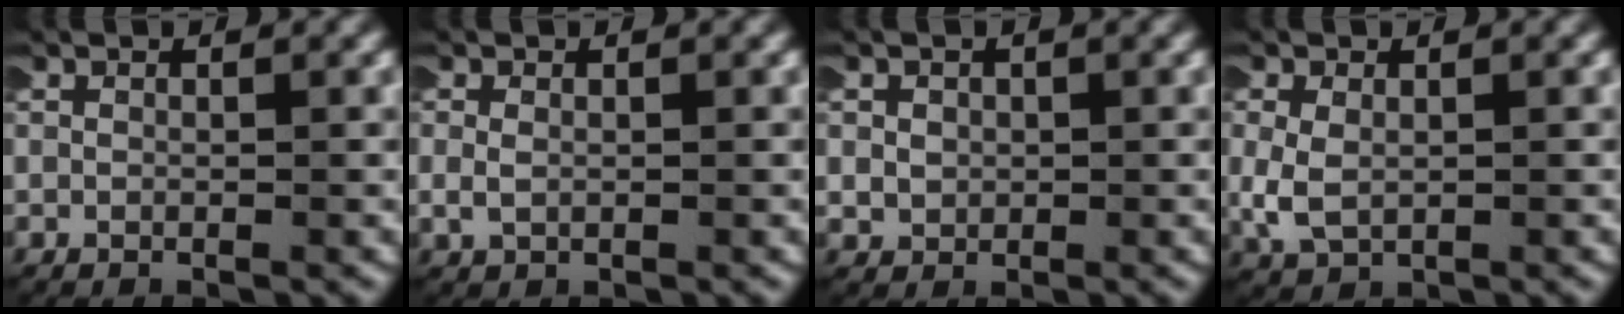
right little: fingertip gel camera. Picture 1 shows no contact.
{"total": 1.2, "force": [0.2, 0.9, 0.8], "torque": [-0.028, 0.001, 0.006]}
{"total": 1.6, "force": [0.1, 1.5, 0.5], "torque": [-0.020, 0.004, 0.002]}
{"total": 2.8, "force": [0.0, 2.1, 1.8], "torque": [-0.065, -0.007, 0.011]}